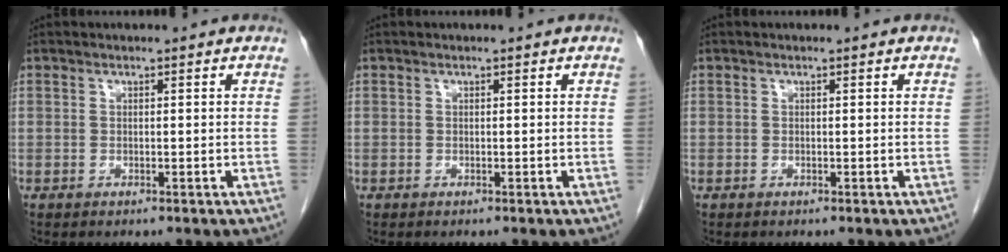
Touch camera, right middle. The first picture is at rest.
{"total": 0.0}
{"total": 0.0}